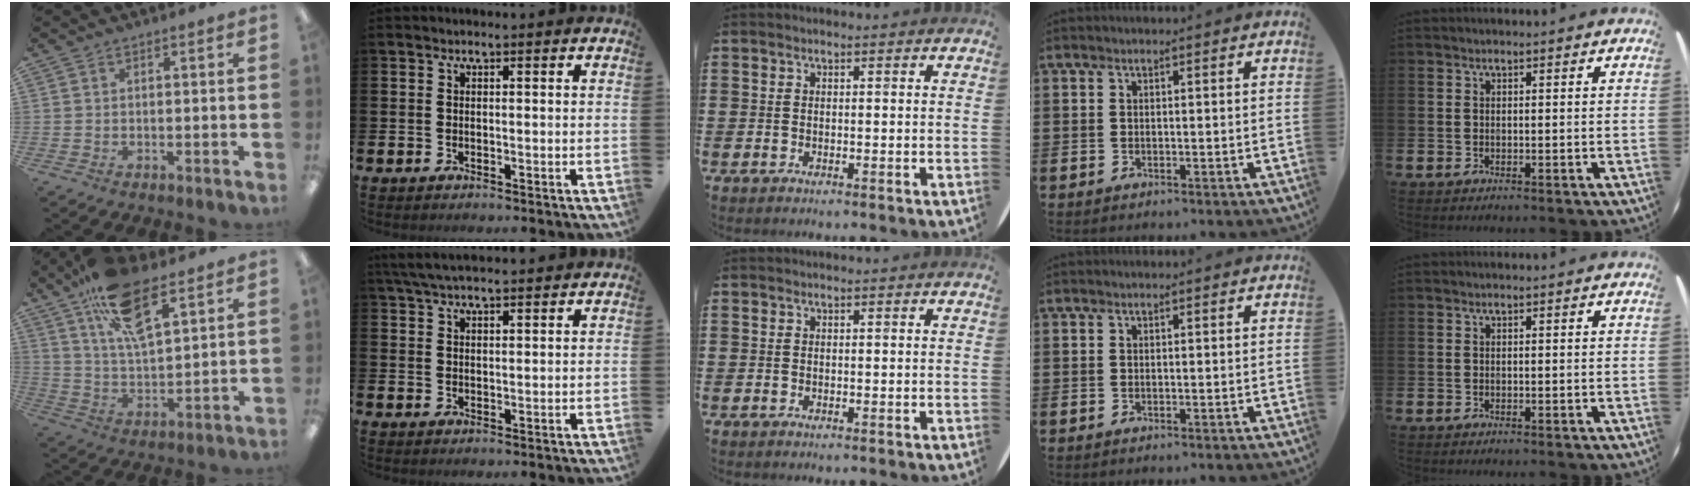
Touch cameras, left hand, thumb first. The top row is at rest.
{"thumb": {"total": 15.5, "force": [10.0, 6.1, 10.2], "torque": [-0.184, -0.035, 0.175]}, "index": {"total": 4.6, "force": [4.1, 0.8, 1.7], "torque": [-0.041, -0.007, 0.077]}}